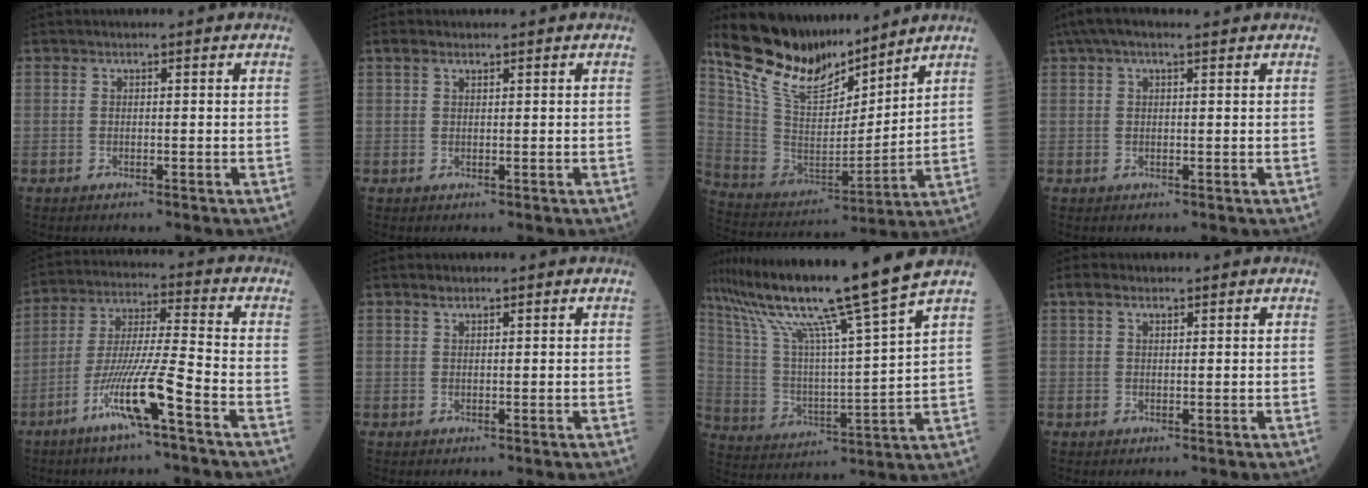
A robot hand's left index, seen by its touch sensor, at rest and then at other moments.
{"total": 1.4, "force": [1.0, 0.5, 0.8], "torque": [-0.019, 0.014, 0.020]}
{"total": 16.3, "force": [13.8, 4.4, 7.4], "torque": [-0.147, 0.000, 0.267]}
{"total": 5.9, "force": [4.2, 1.4, 3.9], "torque": [-0.076, 0.047, 0.073]}
{"total": 10.9, "force": [-5.8, -0.6, 9.1], "torque": [-0.182, -0.006, -0.113]}
{"total": 0.7, "force": [0.6, 0.1, 0.3], "torque": [-0.011, 0.006, 0.014]}
{"total": 19.6, "force": [15.2, -2.7, 12.0], "torque": [-0.211, -0.017, 0.262]}
{"total": 1.8, "force": [1.3, 0.7, 1.1], "torque": [-0.026, 0.017, 0.026]}